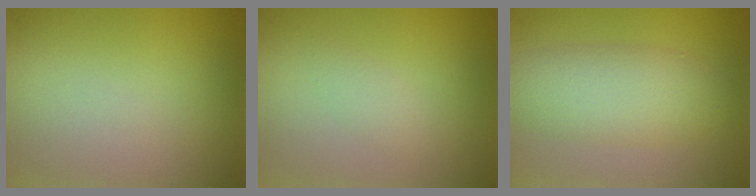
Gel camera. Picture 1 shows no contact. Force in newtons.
{"total": 1.1, "press": 1.1, "slide": 0.1}
{"total": 4.9, "press": 4.9, "slide": 0.1}